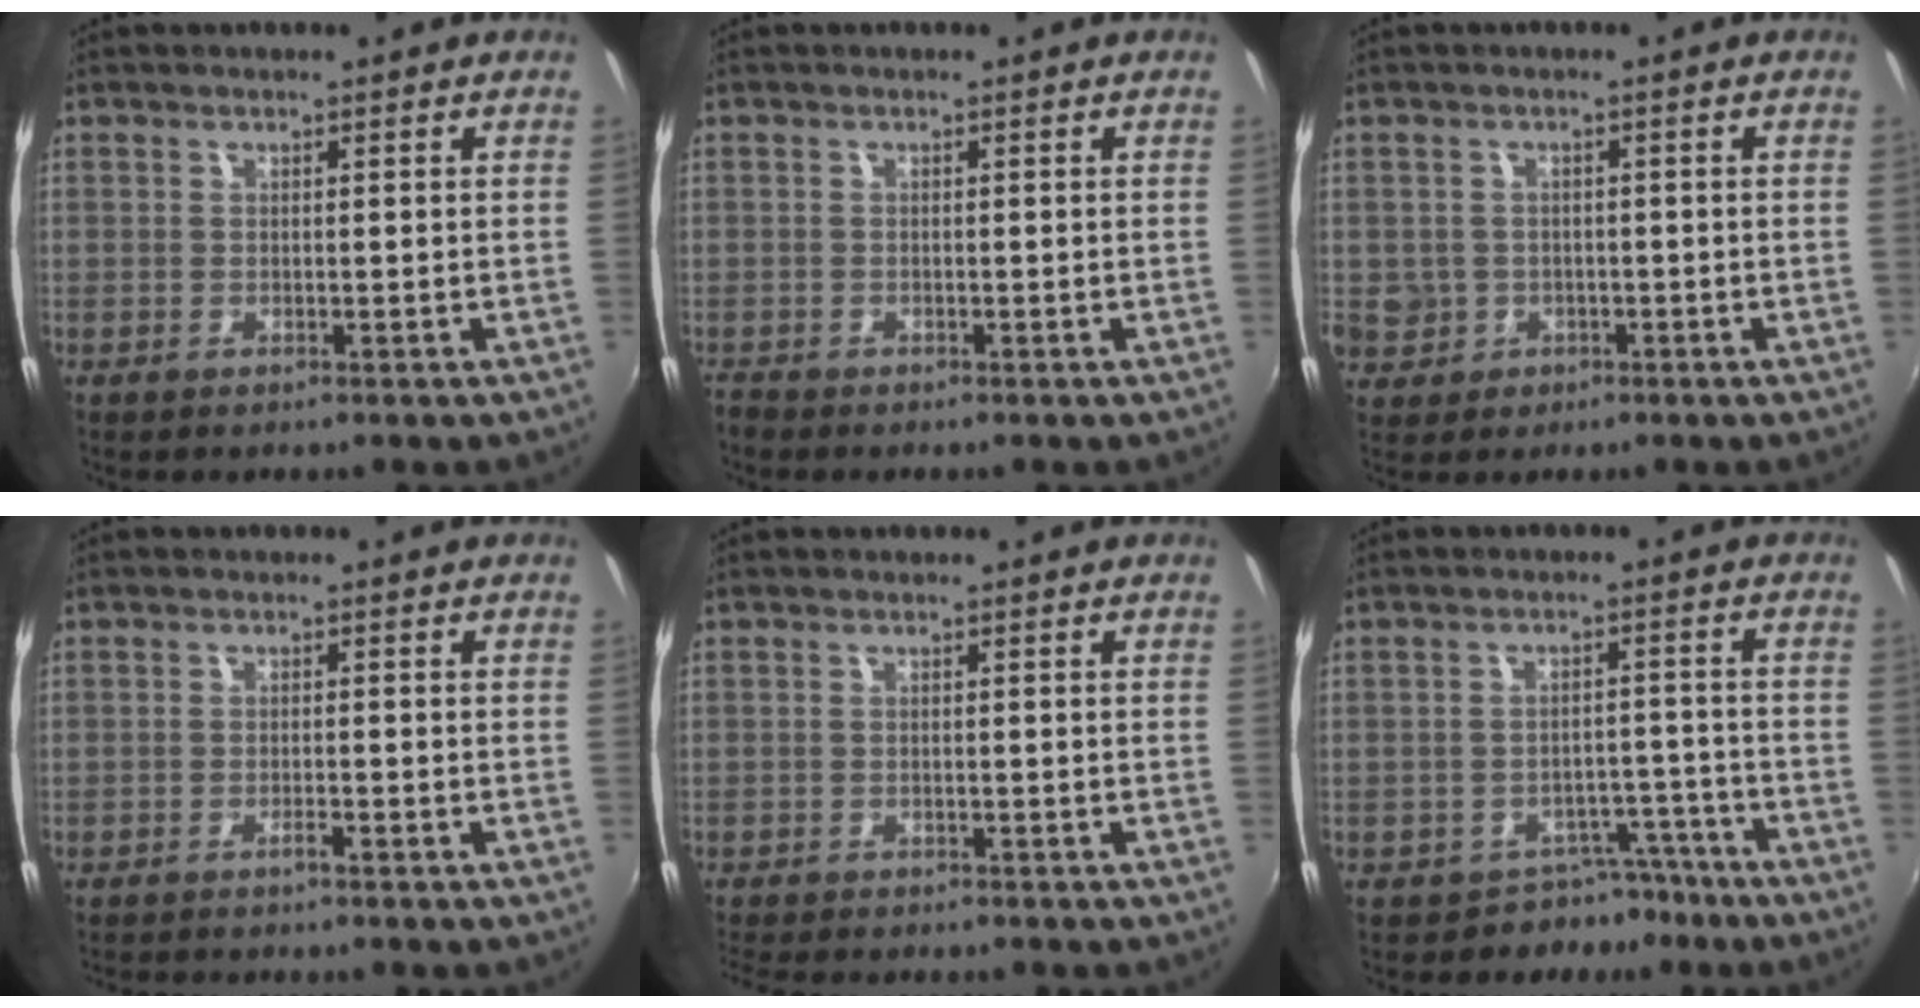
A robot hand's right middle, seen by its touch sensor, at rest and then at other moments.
{"total": 1.5, "force": [-1.4, 0.4, 0.2], "torque": [-0.008, -0.008, -0.030]}
{"total": 6.7, "force": [-1.2, 6.4, 1.9], "torque": [-0.068, 0.006, -0.008]}
{"total": 2.1, "force": [-1.9, 0.0, 0.8], "torque": [-0.022, -0.002, -0.035]}
{"total": 6.0, "force": [-5.5, 0.9, 2.0], "torque": [-0.055, -0.019, -0.090]}
{"total": 6.2, "force": [-5.0, 3.6, 0.3], "torque": [-0.002, 0.028, -0.067]}